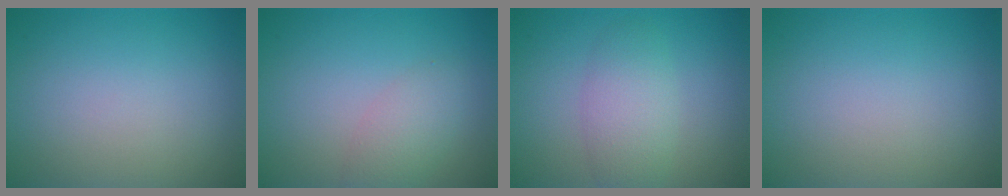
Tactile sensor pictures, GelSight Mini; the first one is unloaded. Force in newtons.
{"total": 2.4, "press": 2.4, "slide": 0.1}
{"total": 3.4, "press": 3.4, "slide": 0.1}
{"total": 0.0}